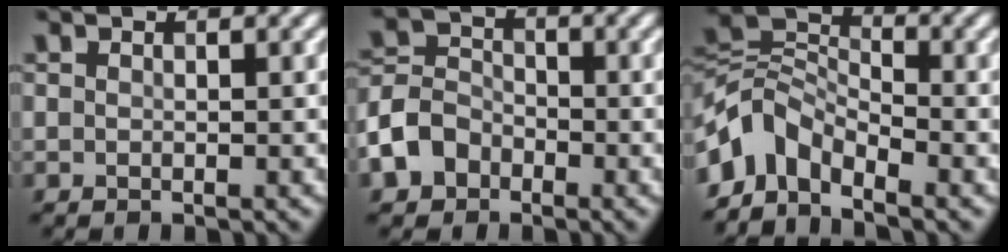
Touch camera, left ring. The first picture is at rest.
{"total": 4.7, "force": [-2.4, 3.5, 1.9], "torque": [-0.043, 0.004, -0.055]}
{"total": 5.5, "force": [-3.5, 3.1, 2.8], "torque": [-0.046, 0.004, -0.085]}